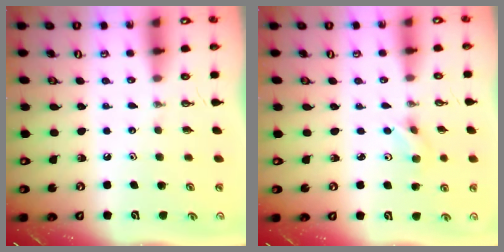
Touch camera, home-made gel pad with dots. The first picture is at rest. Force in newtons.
{"total": 2.4, "press": 2.4, "slide": 0.1}